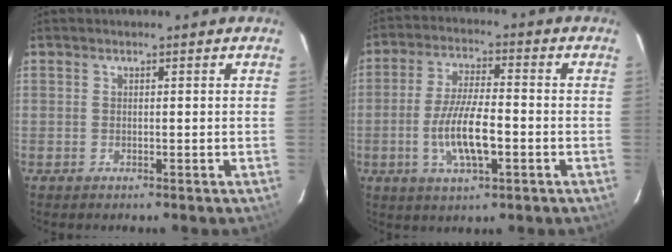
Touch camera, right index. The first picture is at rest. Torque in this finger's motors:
{"motor_torque": [0.95, -0.80, 0.58, 0.11]}